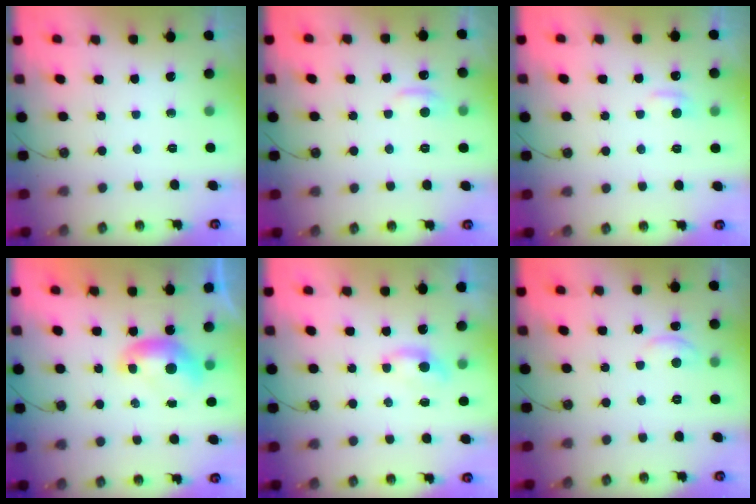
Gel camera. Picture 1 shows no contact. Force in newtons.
{"total": 0.8, "press": 0.2, "slide": 0.8}
{"total": 1.1, "press": 0.9, "slide": 0.6}
{"total": 0.0}
{"total": 1.2, "press": 1.1, "slide": 0.3}
{"total": 2.0, "press": 2.0, "slide": 0.3}